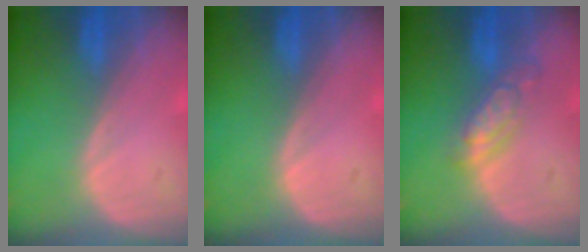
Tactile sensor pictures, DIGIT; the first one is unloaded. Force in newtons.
{"total": 0.0}
{"total": 5.6, "press": 4.9, "slide": 2.7}